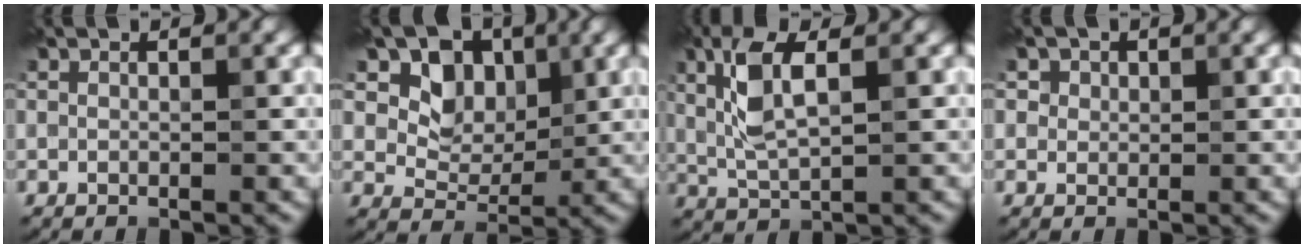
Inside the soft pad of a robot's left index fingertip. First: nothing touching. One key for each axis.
{"total": 4.9, "fx": 1.9, "fy": 3.9, "fz": 2.3, "tx": -0.040, "ty": -0.012, "tz": 0.024}
{"total": 4.5, "fx": 1.3, "fy": 1.4, "fz": 4.1, "tx": -0.095, "ty": 0.005, "tz": 0.028}
{"total": 1.8, "fx": 1.0, "fy": 1.4, "fz": 0.4, "tx": 0.001, "ty": 0.009, "tz": 0.009}